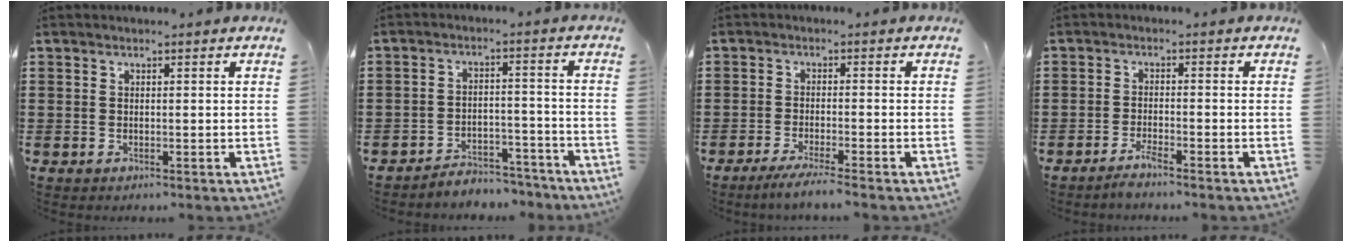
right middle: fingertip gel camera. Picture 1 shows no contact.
{"total": 4.5, "force": [-4.4, 0.7, 0.2], "torque": [-0.007, 0.010, -0.094]}
{"total": 2.9, "force": [-2.5, -0.3, 1.4], "torque": [-0.030, -0.004, -0.051]}
{"total": 2.1, "force": [-1.8, -0.3, 0.9], "torque": [-0.025, -0.004, -0.036]}